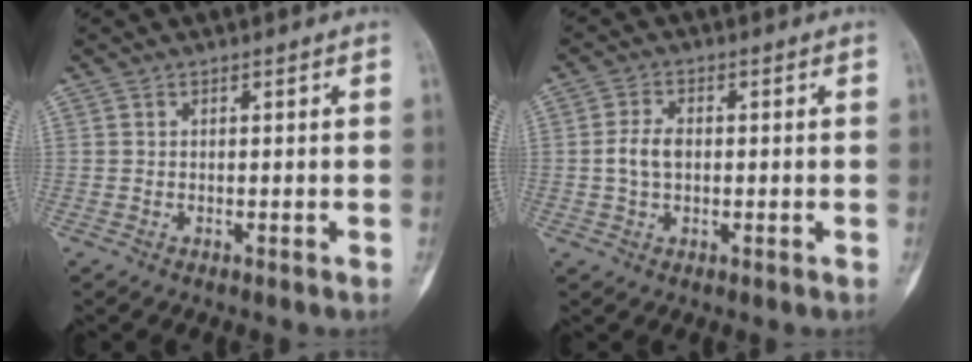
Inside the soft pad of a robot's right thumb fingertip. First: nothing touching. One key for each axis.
{"total": 4.5, "fx": -0.1, "fy": 2.9, "fz": 3.4, "tx": -0.070, "ty": 0.009, "tz": -0.004}